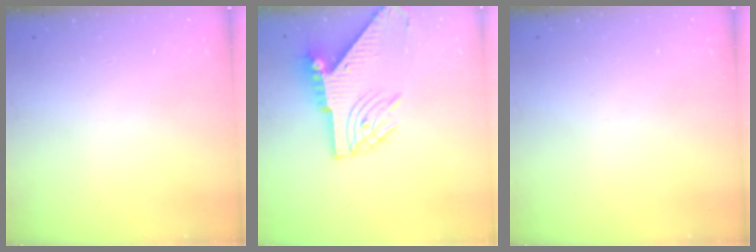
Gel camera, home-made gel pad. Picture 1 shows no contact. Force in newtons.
{"total": 9.8, "press": 9.7, "slide": 1.3}
{"total": 0.0}